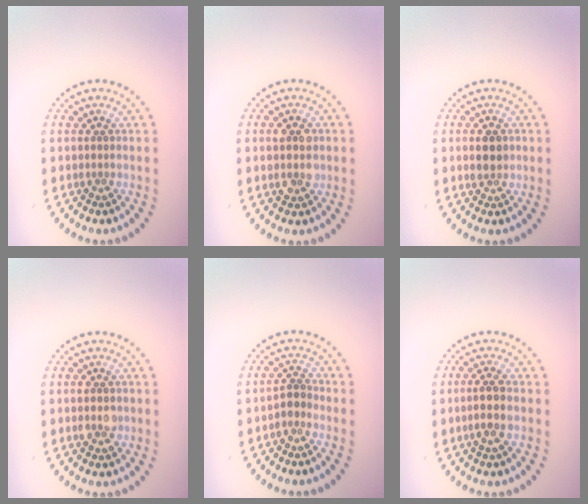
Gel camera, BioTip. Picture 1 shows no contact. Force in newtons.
{"total": 2.8, "press": 2.8, "slide": 0.3}
{"total": 2.1, "press": 2.1, "slide": 0.2}
{"total": 2.3, "press": 2.3, "slide": 0.2}
{"total": 1.7, "press": 1.3, "slide": 1.0}
{"total": 2.5, "press": 2.3, "slide": 1.1}